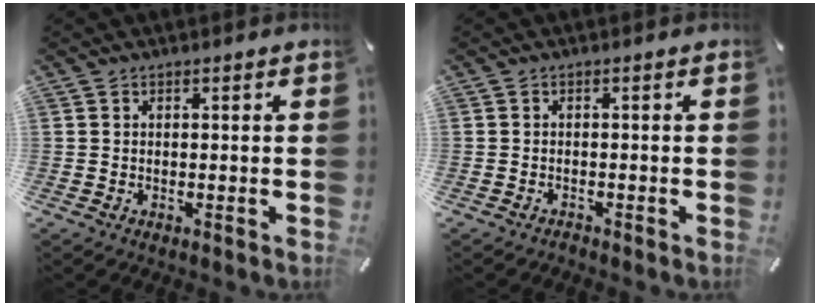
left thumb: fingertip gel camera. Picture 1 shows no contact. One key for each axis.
{"total": 0.9, "fx": -0.9, "fy": 0.2, "fz": 0.3, "tx": -0.008, "ty": 0.001, "tz": -0.018}